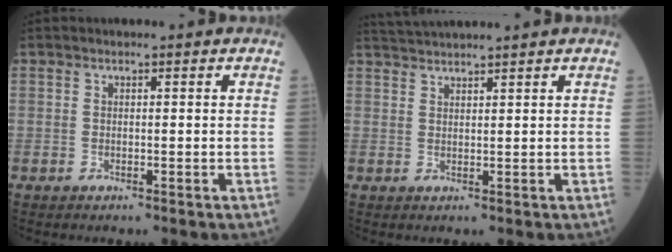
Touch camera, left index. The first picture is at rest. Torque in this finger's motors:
{"motor_torque": [-0.51, -1.35, 0.10, 0.06]}